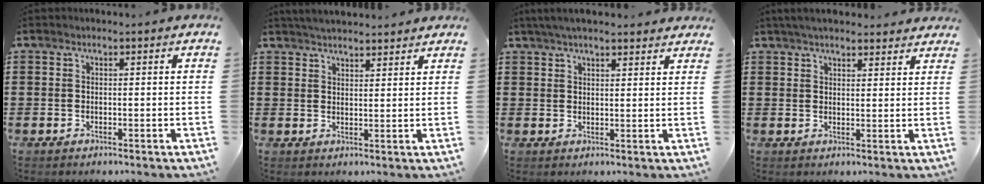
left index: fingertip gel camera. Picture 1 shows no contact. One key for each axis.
{"total": 3.1, "fx": 3.1, "fy": 0.0, "fz": 0.4, "tx": -0.014, "ty": -0.004, "tz": 0.060}
{"total": 3.6, "fx": 3.2, "fy": 0.4, "fz": 1.6, "tx": -0.038, "ty": 0.002, "tz": 0.059}
{"total": 3.6, "fx": 3.4, "fy": 0.4, "fz": 1.1, "tx": -0.030, "ty": -0.002, "tz": 0.063}